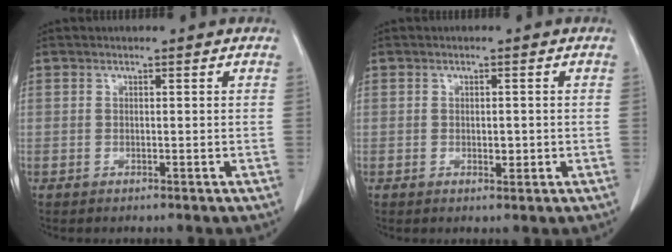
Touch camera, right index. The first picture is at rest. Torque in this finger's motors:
{"motor_torque": [-0.05, 0.00, 0.00, -0.01]}